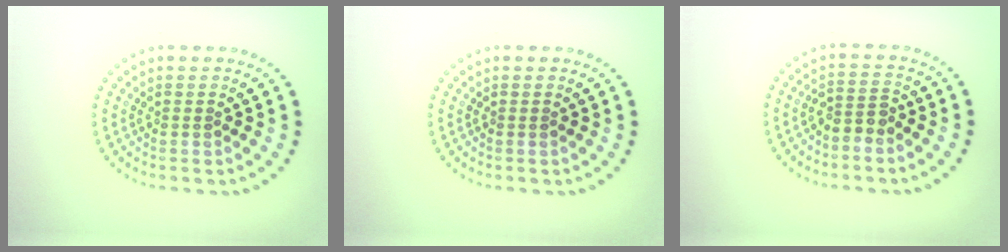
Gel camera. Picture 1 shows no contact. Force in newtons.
{"total": 0.0}
{"total": 2.0, "press": 1.7, "slide": 1.1}